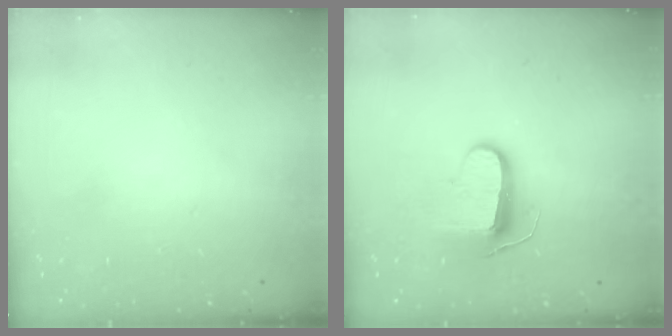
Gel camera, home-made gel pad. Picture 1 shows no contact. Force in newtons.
{"total": 9.7, "press": 9.7, "slide": 0.4}